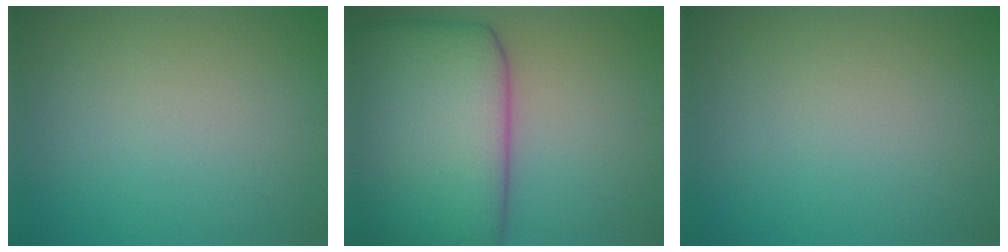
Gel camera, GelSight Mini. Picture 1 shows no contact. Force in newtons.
{"total": 14.6, "press": 14.6, "slide": 0.3}
{"total": 0.0}